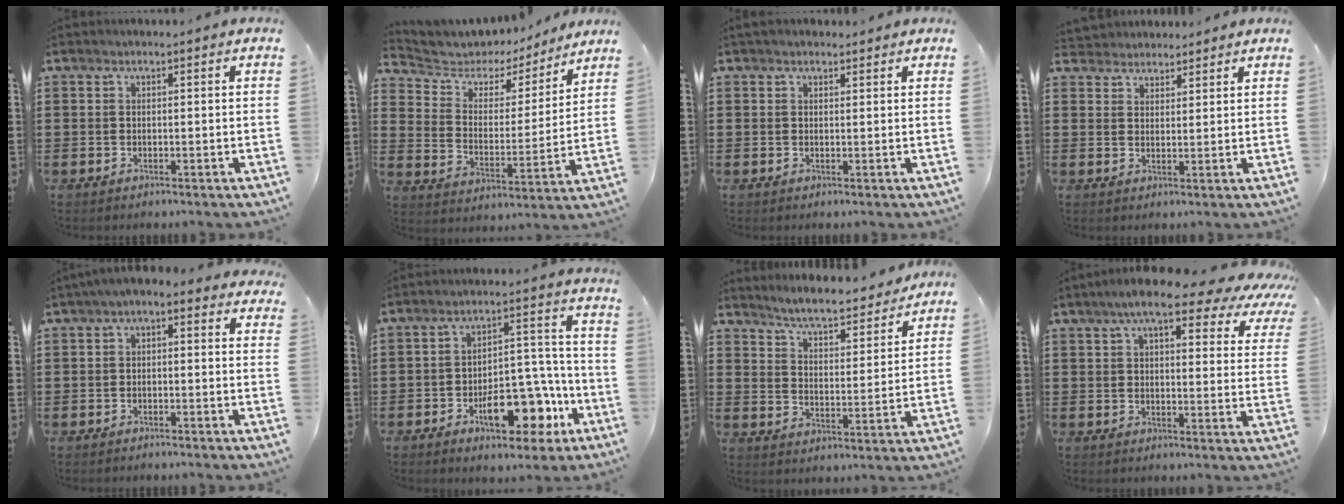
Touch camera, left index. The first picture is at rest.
{"total": 4.4, "force": [3.6, 2.5, 0.7], "torque": [-0.043, -0.027, 0.056]}
{"total": 1.4, "force": [1.1, 0.8, 0.3], "torque": [-0.009, 0.006, 0.023]}
{"total": 3.1, "force": [2.7, 1.3, -0.5], "torque": [-0.003, 0.000, 0.052]}
{"total": 1.8, "force": [-0.5, 0.9, 1.6], "torque": [-0.037, 0.004, -0.016]}
{"total": 12.1, "force": [-5.4, 6.1, 8.9], "torque": [-0.117, 0.017, -0.087]}
{"total": 5.5, "force": [5.4, -0.1, 1.4], "torque": [-0.053, -0.037, 0.089]}
{"total": 9.3, "force": [6.7, 2.5, 5.9], "torque": [-0.102, -0.022, 0.112]}